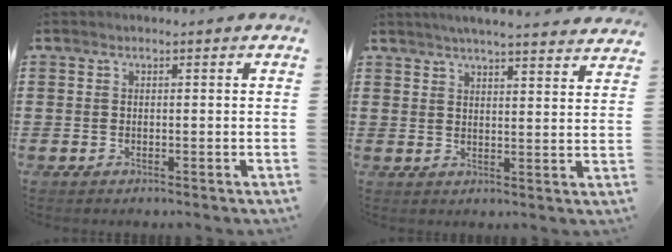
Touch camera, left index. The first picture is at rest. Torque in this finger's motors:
{"motor_torque": [1.23, -0.91, 0.25, 0.09]}